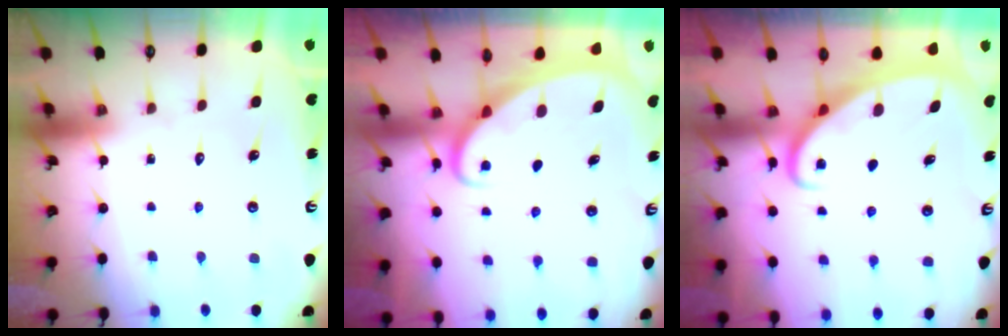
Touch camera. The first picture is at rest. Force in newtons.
{"total": 2.1, "press": 2.1, "slide": 0.2}
{"total": 2.4, "press": 2.4, "slide": 0.4}